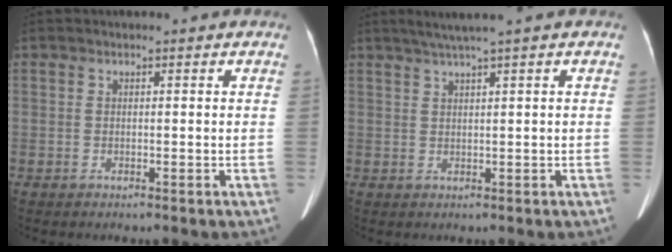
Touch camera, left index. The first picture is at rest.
{"total": 3.3, "force": [2.3, -0.9, 2.2], "torque": [-0.046, 0.005, 0.047]}